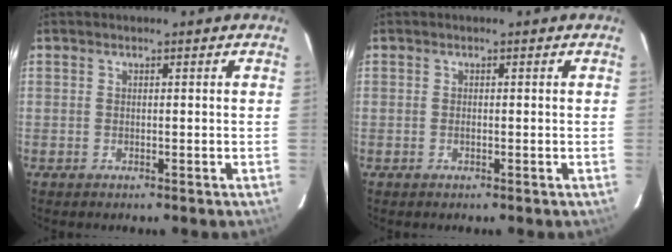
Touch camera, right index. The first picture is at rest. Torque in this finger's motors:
{"motor_torque": [0.12, -0.04, 0.06, 0.02]}